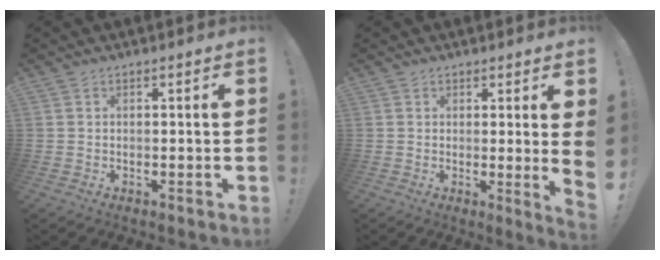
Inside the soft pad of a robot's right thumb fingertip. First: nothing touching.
{"total": 3.9, "force": [1.0, -0.8, 3.7], "torque": [-0.047, -0.022, 0.014]}